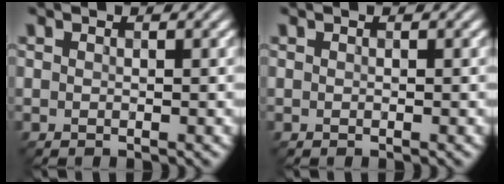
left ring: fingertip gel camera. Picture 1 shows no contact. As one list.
[{"total": 0.0}]